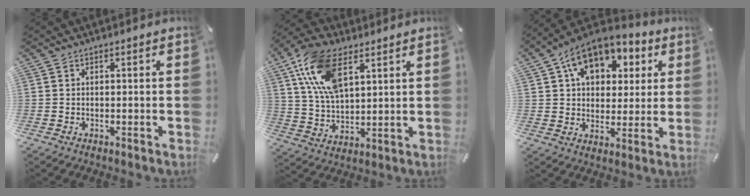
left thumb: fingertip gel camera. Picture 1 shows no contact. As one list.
[{"total": 14.6, "force": [7.4, 7.8, 9.9], "torque": [-0.231, -0.012, 0.135]}, {"total": 13.0, "force": [6.8, 9.2, 6.0], "torque": [-0.102, -0.030, 0.127]}]